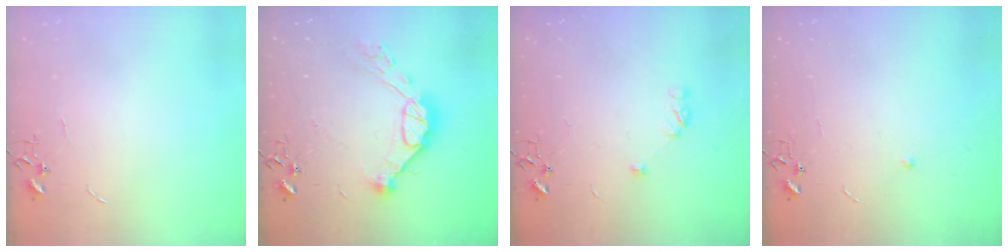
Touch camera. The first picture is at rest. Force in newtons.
{"total": 14.2, "press": 14.1, "slide": 1.8}
{"total": 5.4, "press": 5.3, "slide": 0.7}
{"total": 3.4, "press": 3.3, "slide": 0.6}